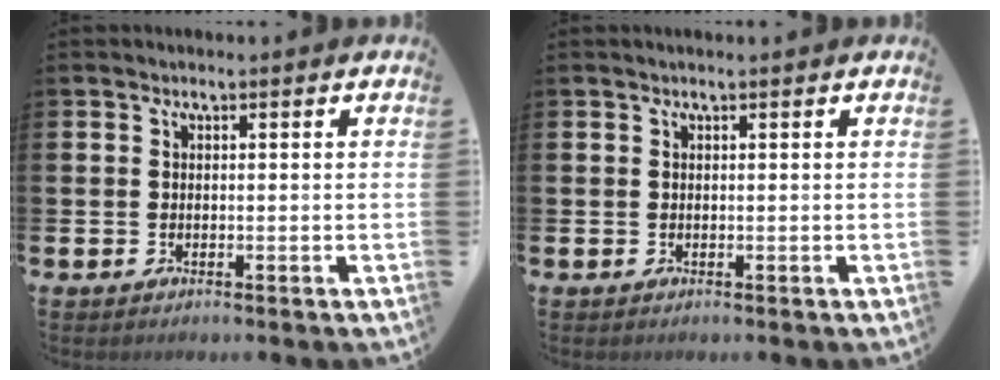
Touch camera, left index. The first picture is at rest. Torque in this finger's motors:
{"motor_torque": [0.40, -0.60, 0.04, -0.01]}